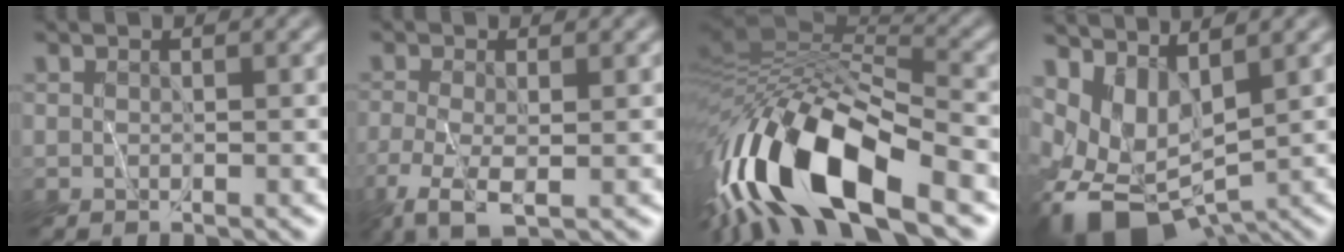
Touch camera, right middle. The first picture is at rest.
{"total": 4.0, "force": [-2.1, 1.5, 3.1], "torque": [-0.080, -0.008, -0.042]}
{"total": 14.8, "force": [-6.6, 5.3, 12.2], "torque": [-0.230, 0.019, -0.124]}
{"total": 6.5, "force": [-1.2, 4.0, 4.9], "torque": [-0.092, -0.009, -0.018]}